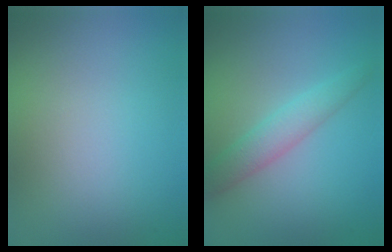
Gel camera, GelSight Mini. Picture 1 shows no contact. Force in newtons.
{"total": 2.6, "press": 2.6, "slide": 0.0}